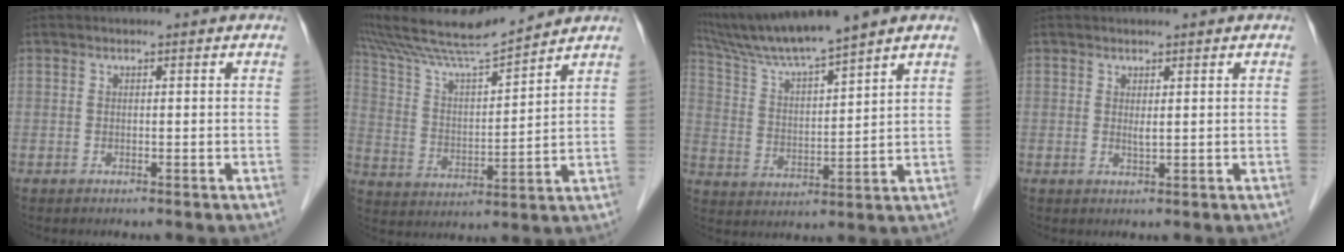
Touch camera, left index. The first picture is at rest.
{"total": 13.1, "force": [12.3, -0.4, 4.5], "torque": [-0.097, 0.007, 0.226]}
{"total": 11.2, "force": [9.8, -1.1, 5.3], "torque": [-0.106, 0.011, 0.185]}
{"total": 1.0, "force": [0.5, 0.1, 0.9], "torque": [-0.019, -0.002, 0.011]}